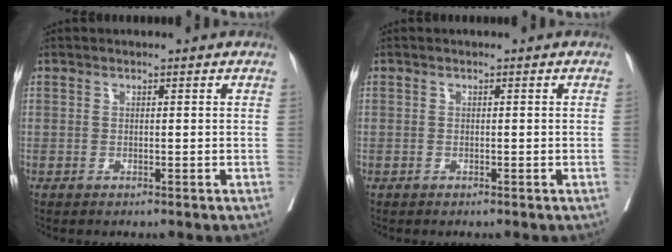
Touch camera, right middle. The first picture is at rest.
{"total": 0.0}